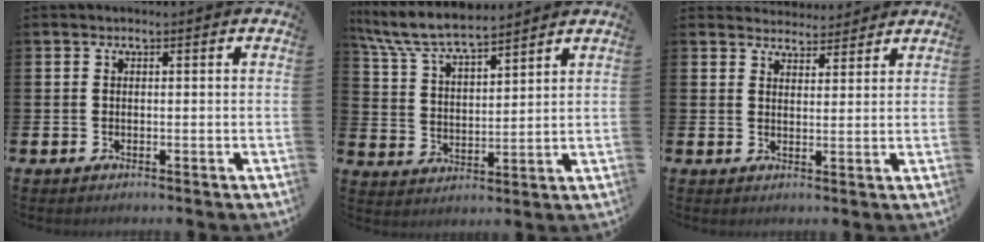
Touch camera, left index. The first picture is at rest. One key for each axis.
{"total": 7.6, "fx": 7.1, "fy": 1.0, "fz": 2.5, "tx": -0.082, "ty": -0.035, "tz": 0.128}
{"total": 3.6, "fx": 3.4, "fy": 0.9, "fz": -0.4, "tx": -0.003, "ty": -0.017, "tz": 0.063}